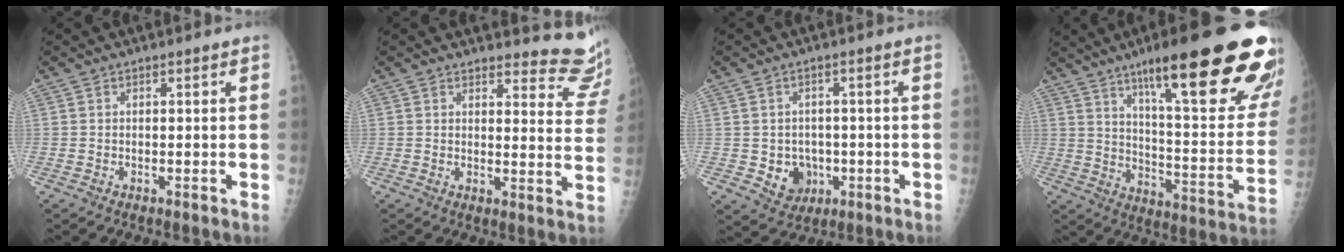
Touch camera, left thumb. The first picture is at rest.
{"total": 11.9, "force": [11.6, 2.2, 0.7], "torque": [0.033, -0.126, 0.100]}
{"total": 6.1, "force": [-1.2, 5.4, 2.6], "torque": [-0.010, 0.006, -0.007]}
{"total": 30.3, "force": [17.8, 5.6, 23.9], "torque": [-0.266, -0.053, 0.266]}